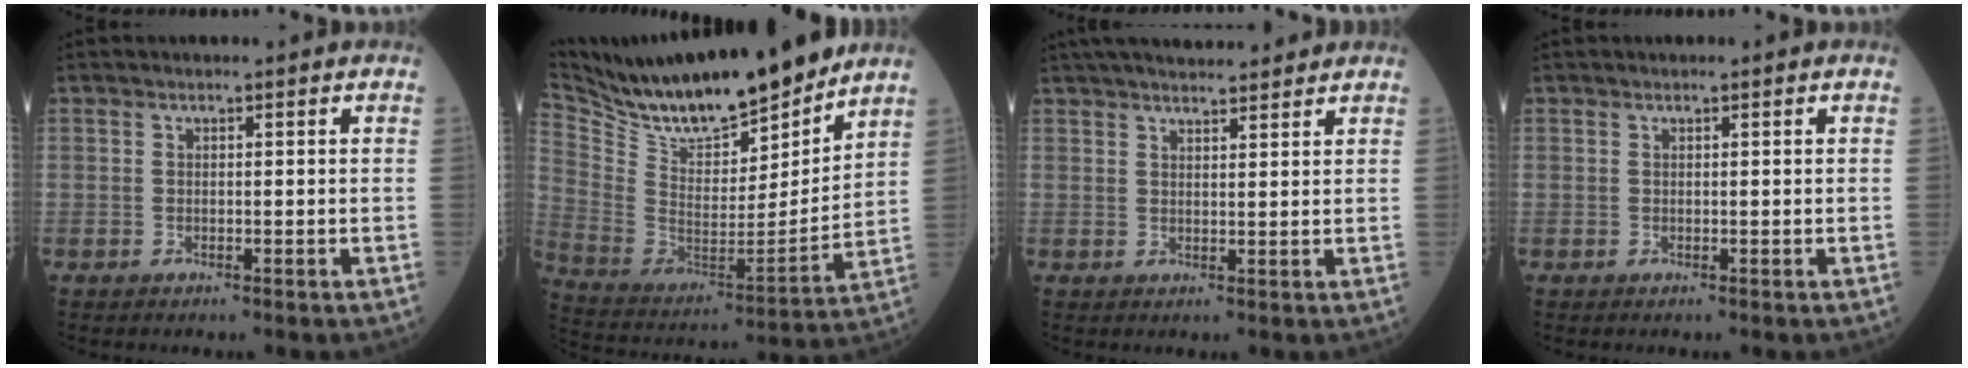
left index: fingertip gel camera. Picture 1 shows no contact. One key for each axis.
{"total": 20.5, "fx": 17.9, "fy": 3.8, "fz": 9.2, "tx": -0.179, "ty": -0.026, "tz": 0.312}
{"total": 12.5, "fx": 11.1, "fy": 2.3, "fz": 5.2, "tx": -0.075, "ty": 0.031, "tz": 0.161}
{"total": 0.0}